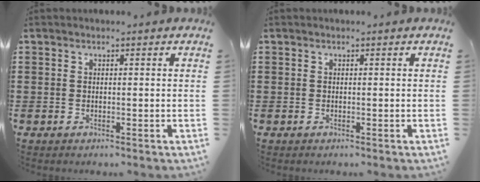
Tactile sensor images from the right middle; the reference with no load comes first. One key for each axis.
{"total": 0.0}